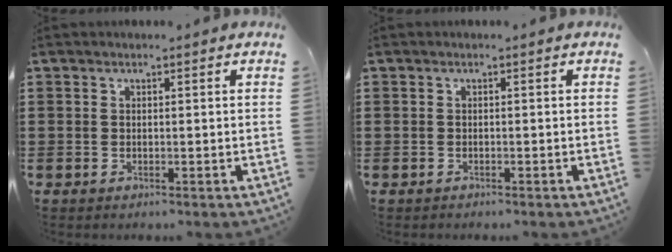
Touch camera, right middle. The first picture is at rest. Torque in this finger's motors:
{"motor_torque": [-0.37, 0.24, -0.49, -0.18]}